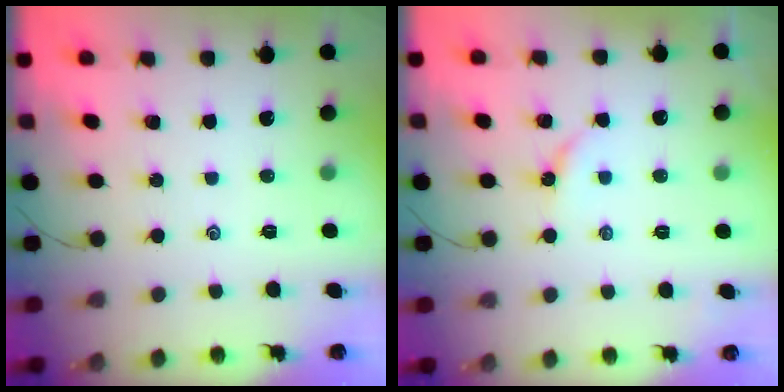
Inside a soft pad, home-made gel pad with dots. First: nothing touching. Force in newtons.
{"total": 2.9, "press": 2.9, "slide": 0.3}